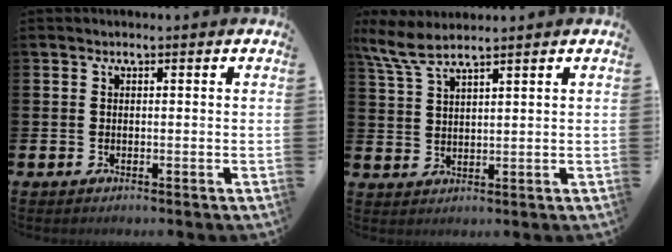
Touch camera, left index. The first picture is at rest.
{"total": 5.4, "force": [4.8, 0.5, 2.5], "torque": [-0.062, -0.016, 0.086]}